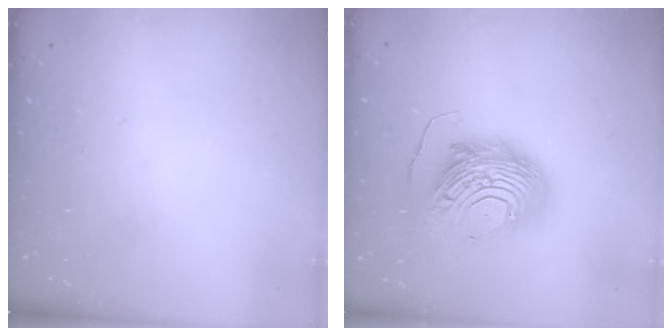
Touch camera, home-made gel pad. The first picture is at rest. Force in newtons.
{"total": 14.8, "press": 14.7, "slide": 1.3}